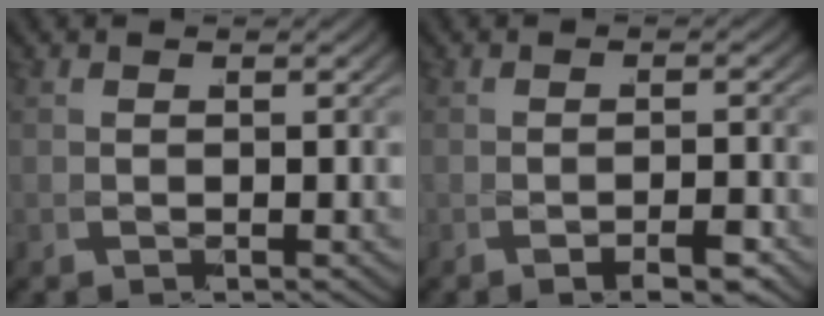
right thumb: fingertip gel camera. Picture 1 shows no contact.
{"total": 1.8, "force": [-1.5, -0.6, 0.8], "torque": [-0.022, 0.001, -0.024]}